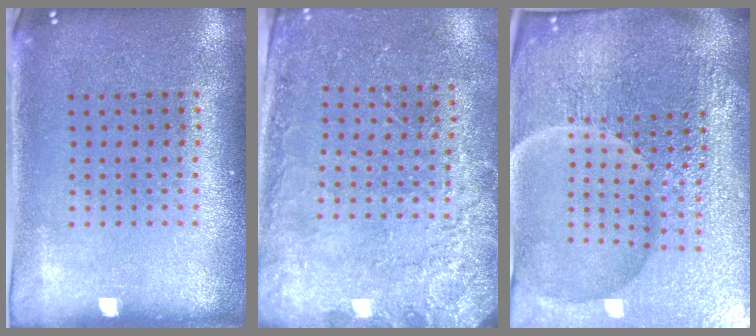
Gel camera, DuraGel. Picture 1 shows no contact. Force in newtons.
{"total": 2.5, "press": 2.3, "slide": 0.8}
{"total": 6.9, "press": 6.2, "slide": 3.2}